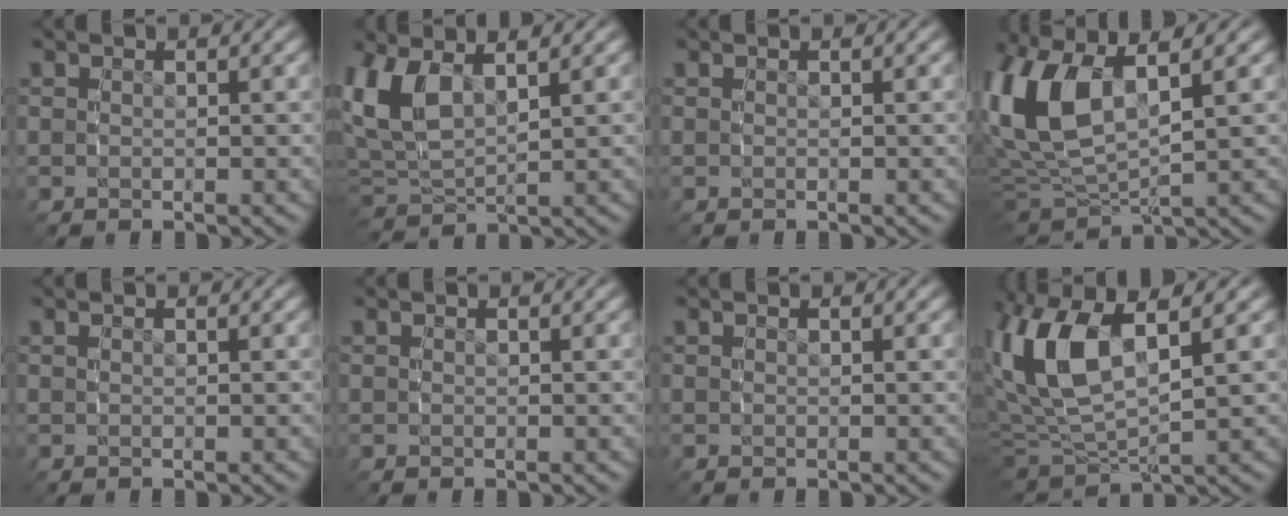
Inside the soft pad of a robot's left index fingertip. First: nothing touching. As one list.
[{"total": 7.5, "force": [2.1, 5.4, 4.8], "torque": [-0.149, -0.007, 0.044]}, {"total": 0.0}, {"total": 8.6, "force": [1.6, 5.3, 6.5], "torque": [-0.176, -0.004, 0.035]}, {"total": 0.0}, {"total": 0.0}, {"total": 0.0}, {"total": 7.6, "force": [1.8, 4.3, 6.0], "torque": [-0.158, 0.000, 0.039]}]